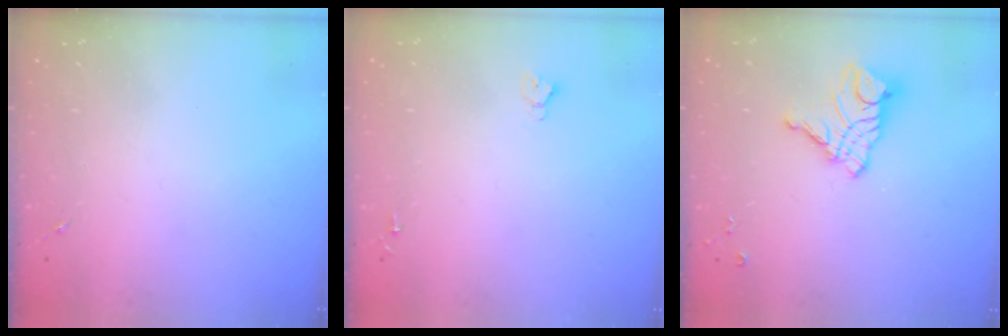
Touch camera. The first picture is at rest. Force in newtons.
{"total": 2.7, "press": 2.7, "slide": 0.0}
{"total": 13.4, "press": 13.3, "slide": 1.2}